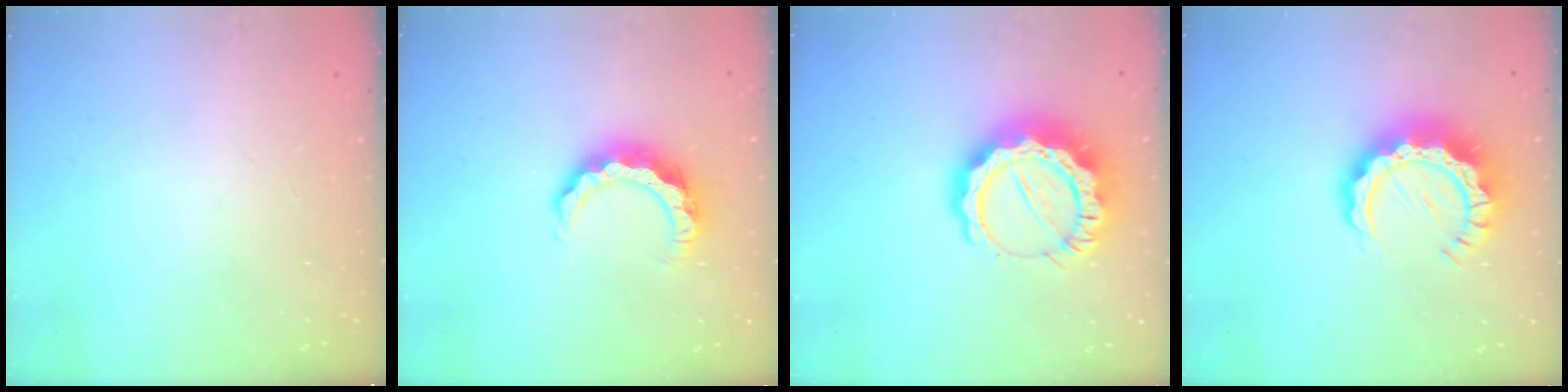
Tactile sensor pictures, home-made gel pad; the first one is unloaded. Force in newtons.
{"total": 8.6, "press": 8.5, "slide": 1.0}
{"total": 16.8, "press": 16.7, "slide": 1.6}
{"total": 12.1, "press": 12.1, "slide": 1.1}